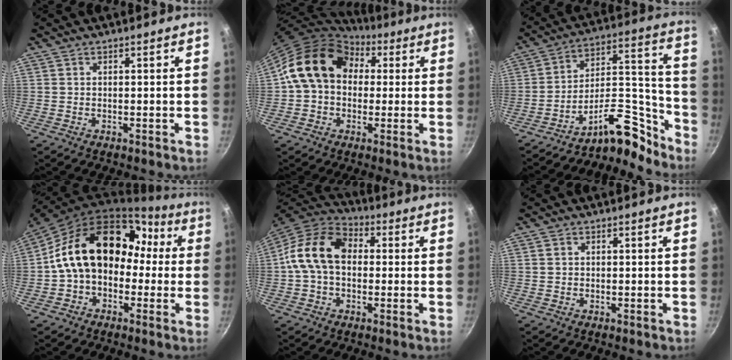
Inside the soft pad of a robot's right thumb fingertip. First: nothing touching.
{"total": 15.8, "force": [3.2, 12.3, 9.5], "torque": [-0.134, 0.033, 0.040]}
{"total": 15.1, "force": [-11.5, 6.3, 7.6], "torque": [-0.075, 0.135, -0.185]}
{"total": 19.4, "force": [0.8, 14.3, 13.1], "torque": [-0.186, 0.071, 0.007]}
{"total": 13.7, "force": [0.8, 9.8, 9.5], "torque": [-0.145, 0.029, -0.007]}
{"total": 1.0, "force": [0.3, 0.9, 0.4], "torque": [-0.005, 0.002, 0.004]}